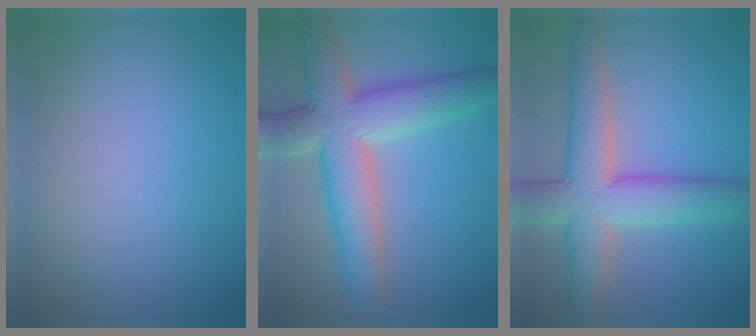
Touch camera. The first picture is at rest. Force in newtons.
{"total": 9.1, "press": 9.1, "slide": 0.6}
{"total": 8.6, "press": 8.6, "slide": 0.5}